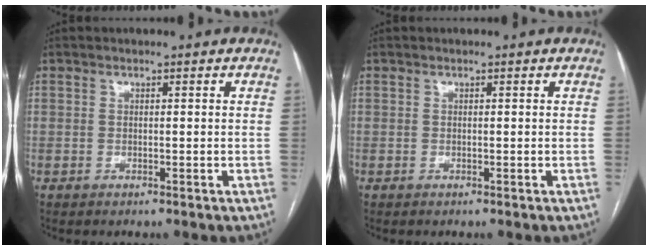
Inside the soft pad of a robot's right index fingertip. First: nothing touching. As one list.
[{"total": 0.0}]